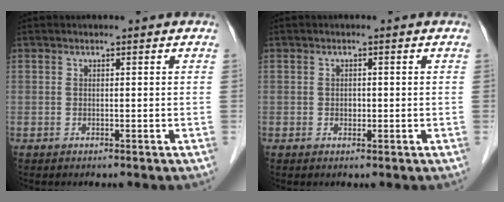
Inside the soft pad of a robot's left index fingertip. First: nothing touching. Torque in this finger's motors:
{"motor_torque": [0.08, 0.01, -0.01, 0.00]}